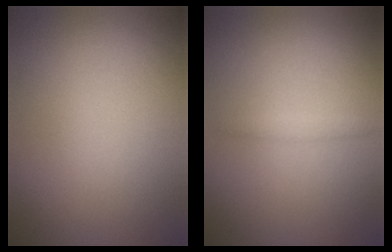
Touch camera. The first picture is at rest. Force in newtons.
{"total": 0.7, "press": 0.7, "slide": 0.0}